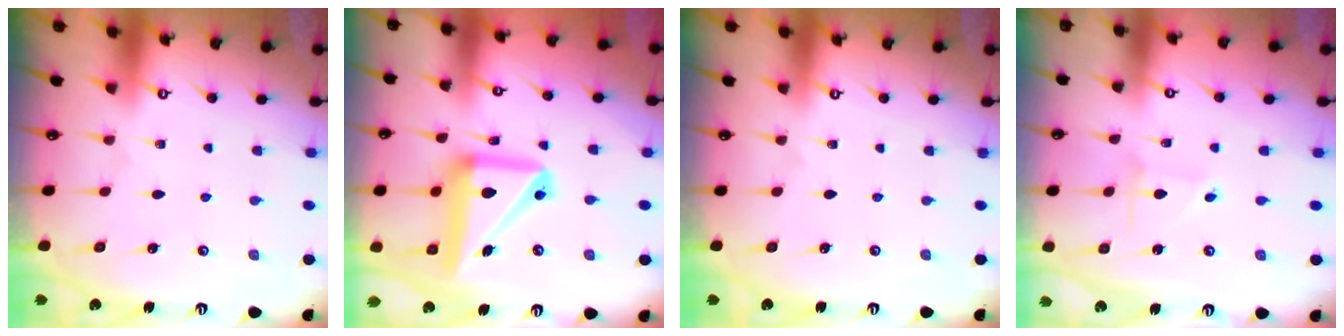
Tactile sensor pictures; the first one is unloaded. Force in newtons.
{"total": 17.6, "press": 17.4, "slide": 2.2}
{"total": 0.0}
{"total": 1.8, "press": 1.8, "slide": 0.1}